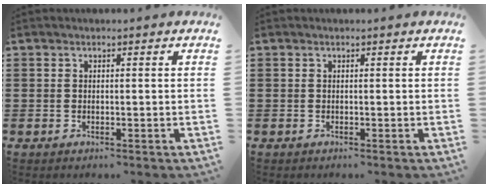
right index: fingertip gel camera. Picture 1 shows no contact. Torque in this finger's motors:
{"motor_torque": [0.08, 0.07, -0.01, 0.00]}